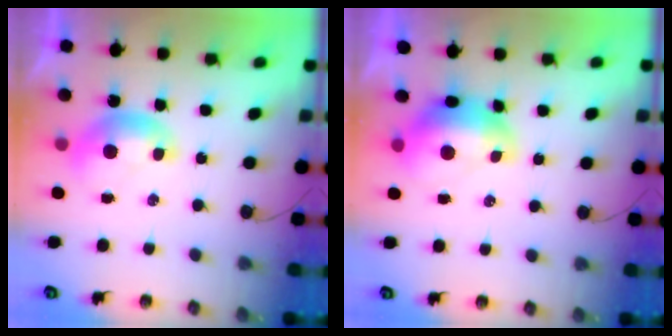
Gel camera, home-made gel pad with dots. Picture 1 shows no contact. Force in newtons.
{"total": 2.8, "press": 2.7, "slide": 0.7}